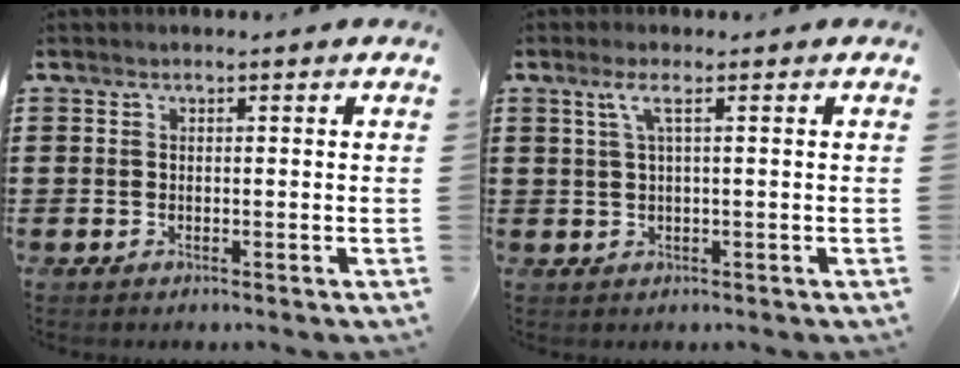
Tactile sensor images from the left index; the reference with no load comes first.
{"total": 2.5, "force": [1.0, 0.1, 2.3], "torque": [-0.050, 0.000, 0.016]}